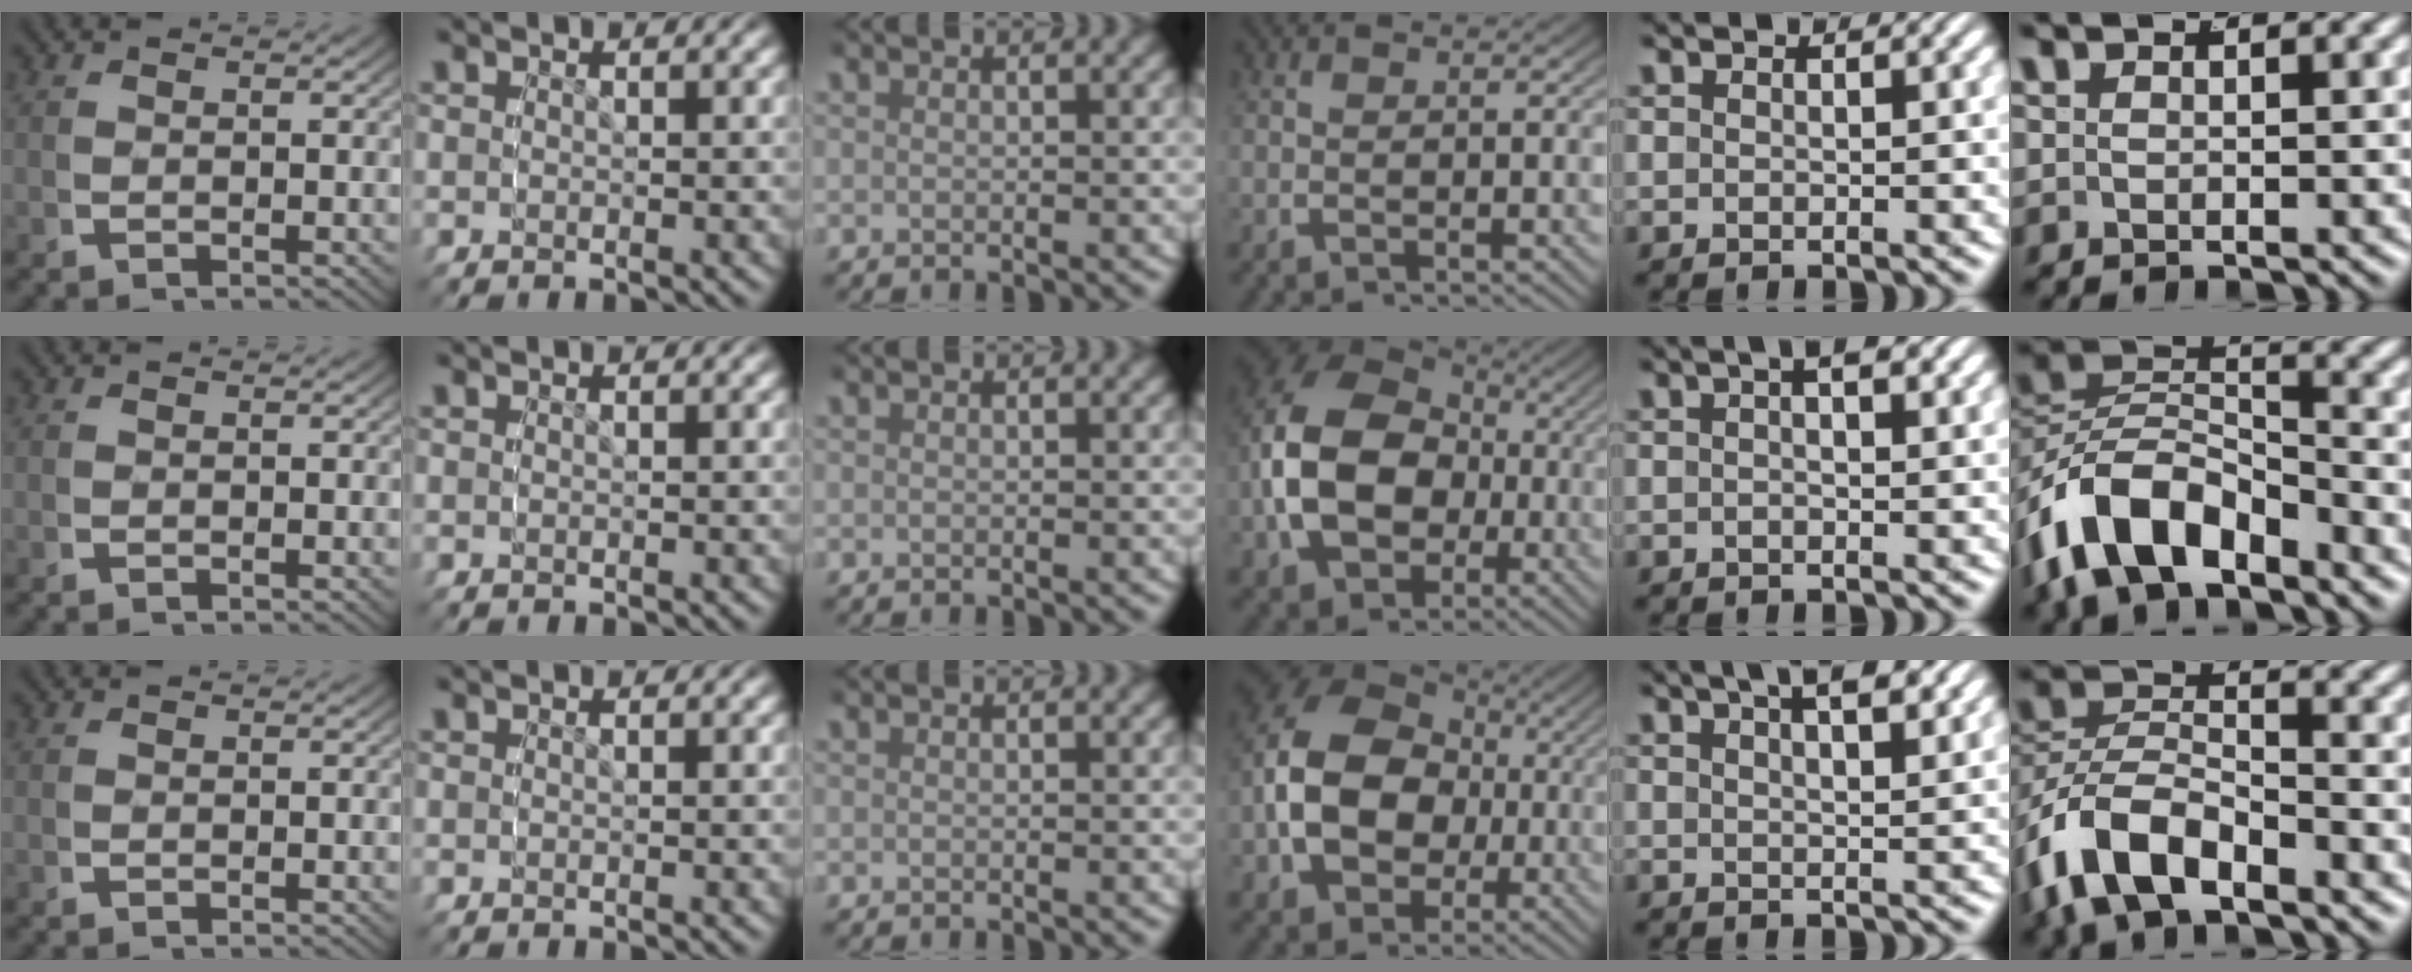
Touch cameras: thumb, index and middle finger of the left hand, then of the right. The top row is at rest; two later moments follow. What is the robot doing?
{"motion": "grasp_and_lifting", "object": "cloth"}